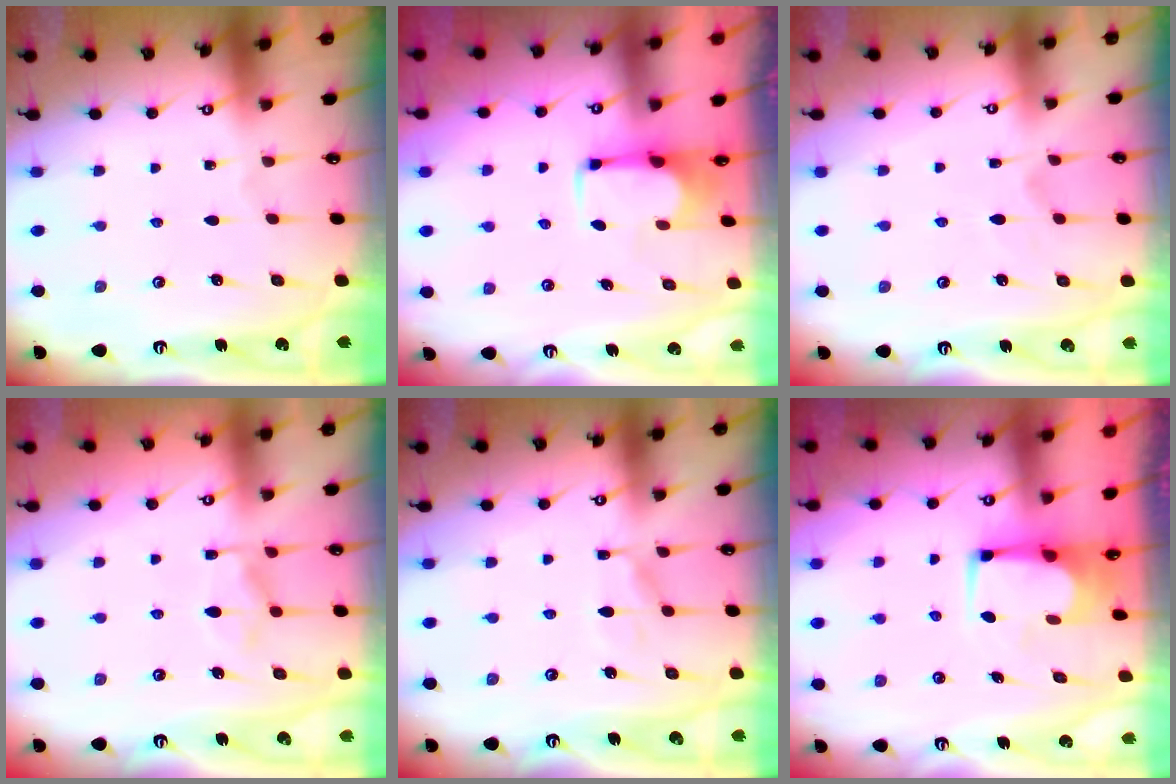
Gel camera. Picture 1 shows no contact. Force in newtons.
{"total": 1.9, "press": 1.7, "slide": 0.8}
{"total": 2.7, "press": 2.5, "slide": 1.2}
{"total": 2.6, "press": 2.1, "slide": 1.5}
{"total": 7.6, "press": 7.6, "slide": 0.7}
{"total": 2.8, "press": 2.8, "slide": 0.1}